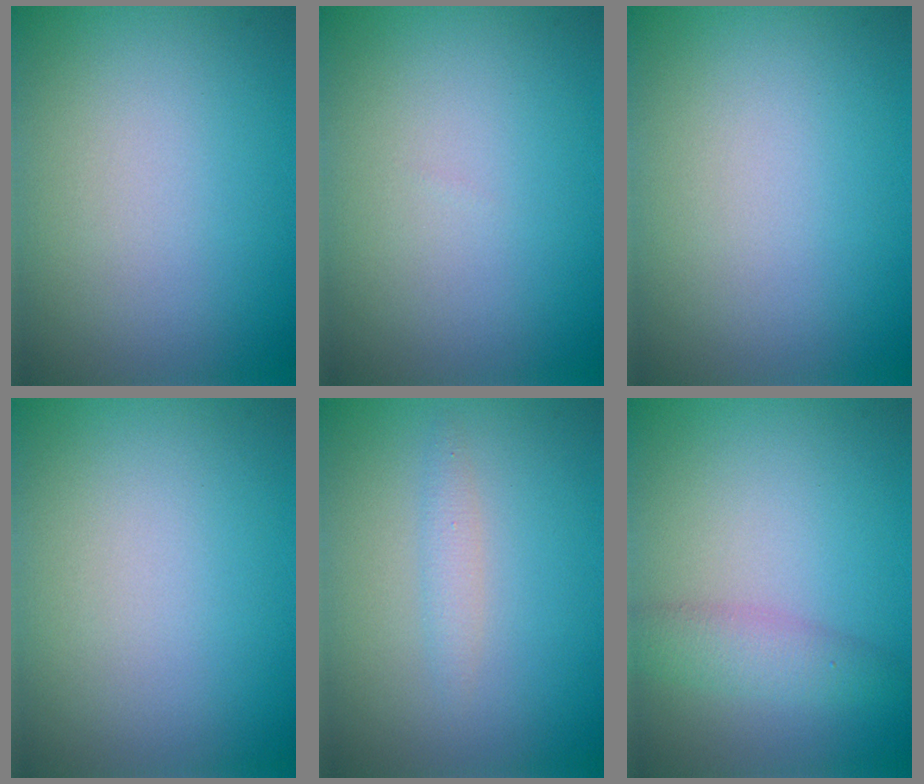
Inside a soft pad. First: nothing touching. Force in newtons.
{"total": 0.0}
{"total": 0.0}
{"total": 0.0}
{"total": 1.2, "press": 1.2, "slide": 0.0}
{"total": 2.5, "press": 2.5, "slide": 0.0}